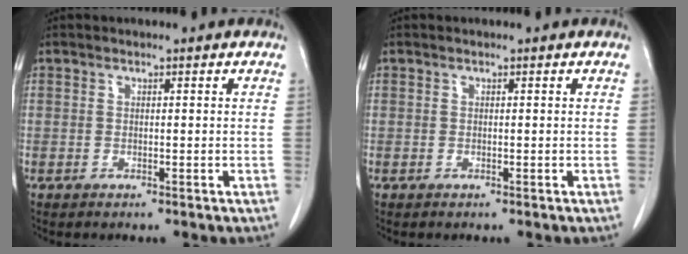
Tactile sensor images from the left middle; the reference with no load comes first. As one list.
[{"total": 0.0}]